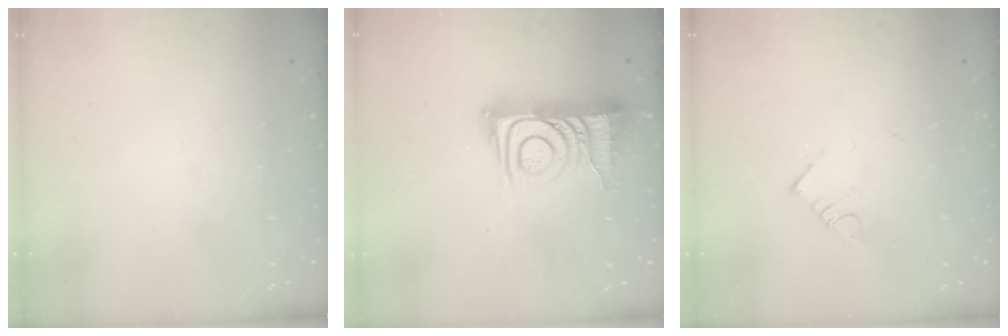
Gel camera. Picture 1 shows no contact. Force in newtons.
{"total": 12.6, "press": 12.6, "slide": 0.9}
{"total": 3.9, "press": 3.9, "slide": 0.2}